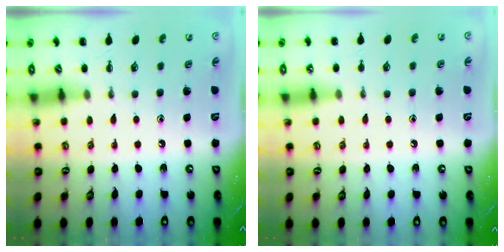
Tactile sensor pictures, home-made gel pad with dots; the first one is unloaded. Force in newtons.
{"total": 4.3, "press": 4.0, "slide": 1.6}